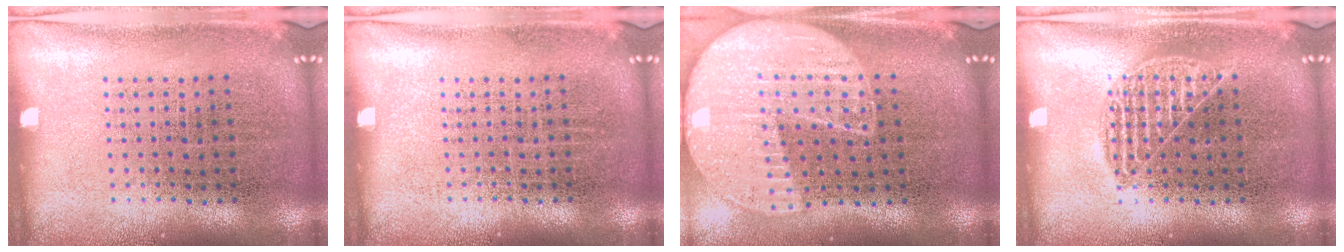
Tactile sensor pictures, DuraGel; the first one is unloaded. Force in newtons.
{"total": 0.0}
{"total": 2.1, "press": 1.9, "slide": 0.9}
{"total": 1.5, "press": 1.5, "slide": 0.3}